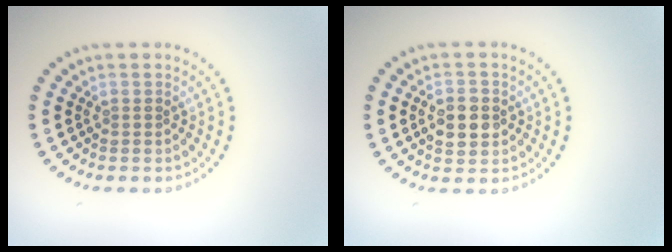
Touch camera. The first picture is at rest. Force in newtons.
{"total": 3.5, "press": 3.5, "slide": 0.2}